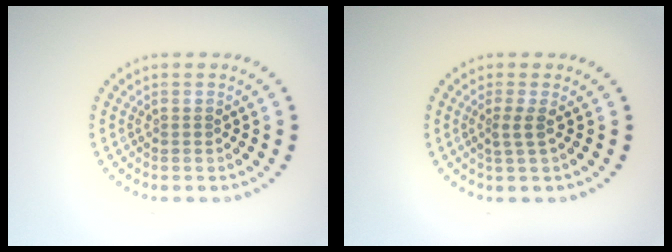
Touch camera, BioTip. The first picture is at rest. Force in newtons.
{"total": 1.4, "press": 0.9, "slide": 1.1}